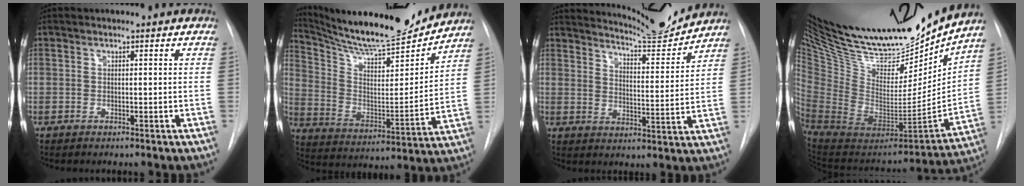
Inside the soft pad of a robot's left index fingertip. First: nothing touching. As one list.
[{"total": 19.5, "force": [18.5, 1.3, 6.0], "torque": [-0.120, -0.038, 0.293]}, {"total": 10.1, "force": [10.0, -0.7, 1.1], "torque": [-0.026, -0.027, 0.147]}, {"total": 33.8, "force": [29.2, 7.9, 15.1], "torque": [-0.301, -0.054, 0.472]}]